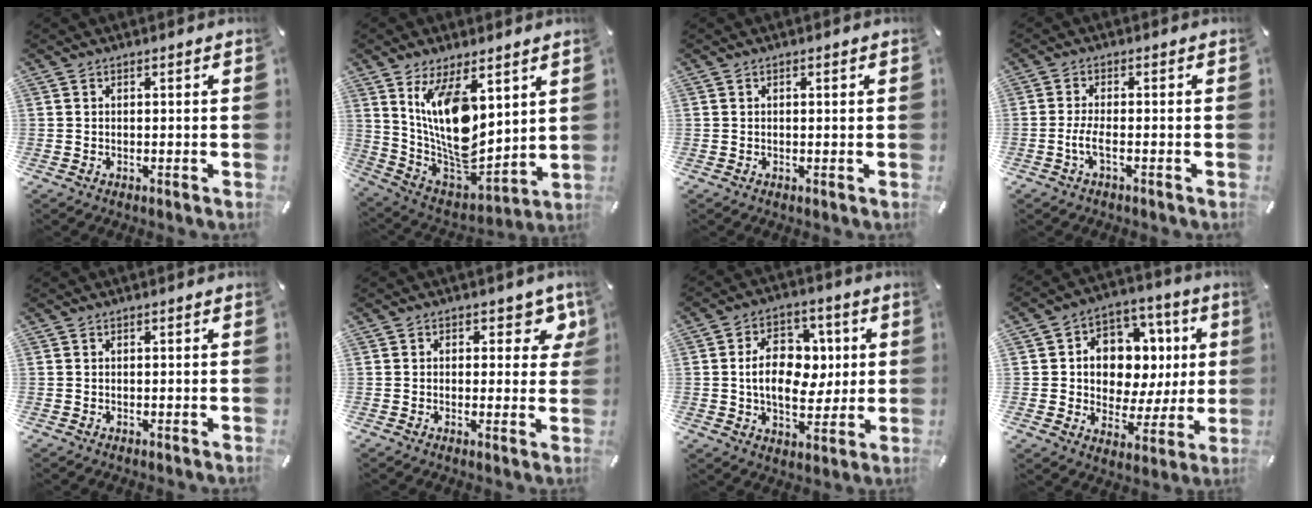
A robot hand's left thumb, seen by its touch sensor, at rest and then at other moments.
{"total": 15.6, "force": [6.9, 7.7, 11.7], "torque": [-0.239, -0.059, 0.125]}
{"total": 0.0}
{"total": 3.9, "force": [-1.3, 0.9, 3.5], "torque": [-0.075, -0.004, -0.027]}
{"total": 0.0}
{"total": 5.9, "force": [2.5, 3.7, 3.8], "torque": [-0.025, -0.011, 0.036]}
{"total": 13.5, "force": [1.2, 9.5, 9.4], "torque": [-0.150, 0.008, 0.019]}
{"total": 11.2, "force": [1.8, 10.0, 4.8], "torque": [-0.071, -0.021, 0.042]}